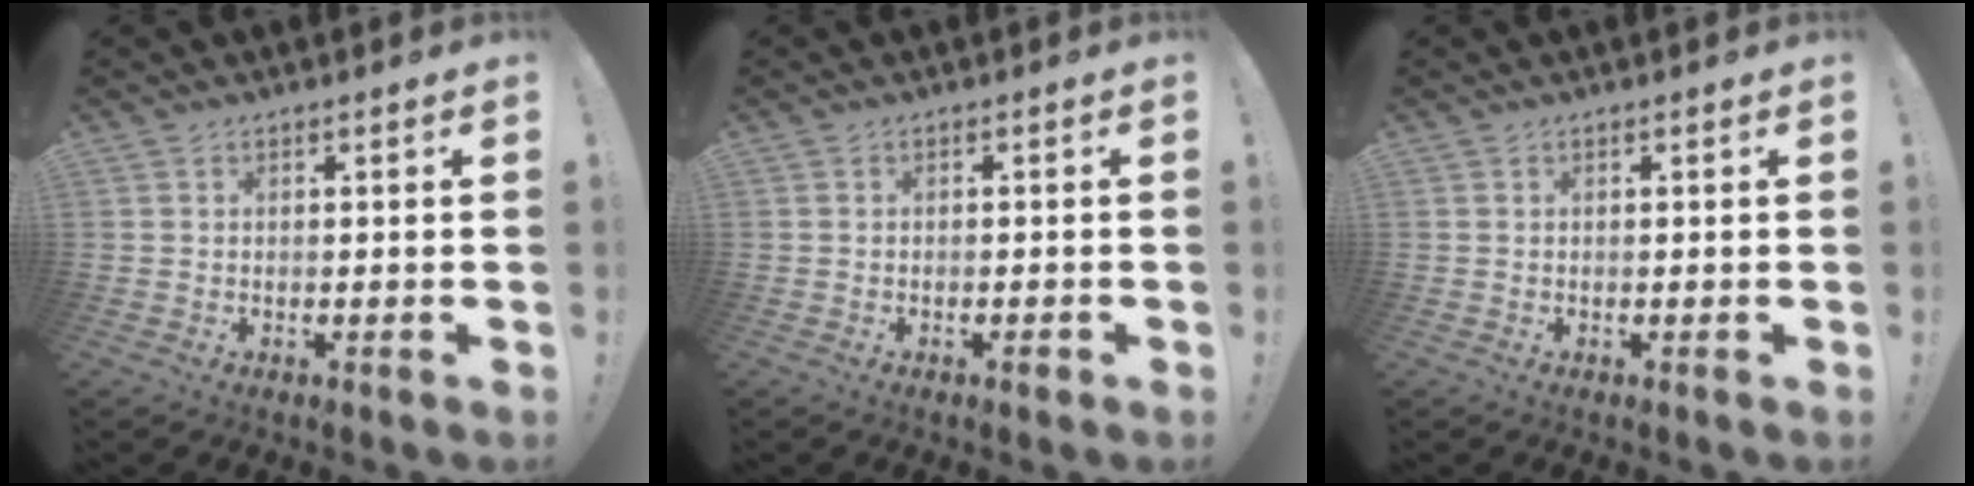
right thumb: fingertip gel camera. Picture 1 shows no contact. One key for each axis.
{"total": 1.4, "fx": -0.9, "fy": 0.2, "fz": 1.1, "tx": -0.015, "ty": 0.001, "tz": -0.015}
{"total": 0.0}